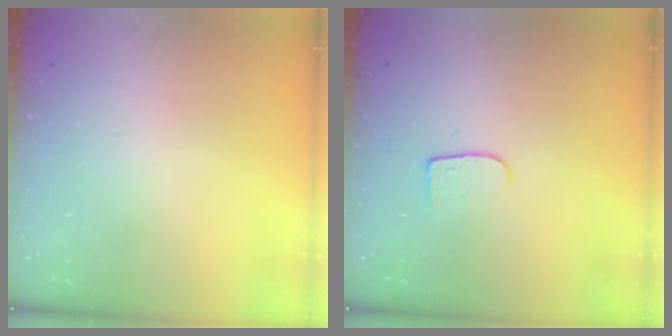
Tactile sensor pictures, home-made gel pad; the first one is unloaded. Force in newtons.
{"total": 5.8, "press": 5.8, "slide": 0.6}